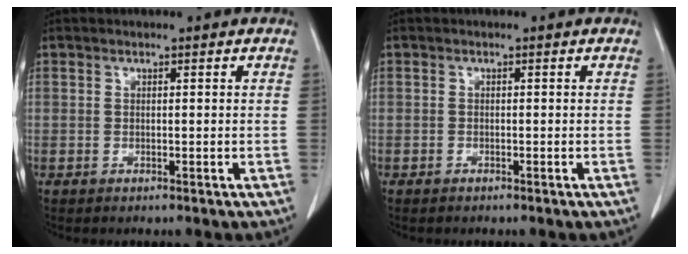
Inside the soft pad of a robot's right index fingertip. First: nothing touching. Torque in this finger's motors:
{"motor_torque": [0.13, -0.10, -0.01, 0.01]}